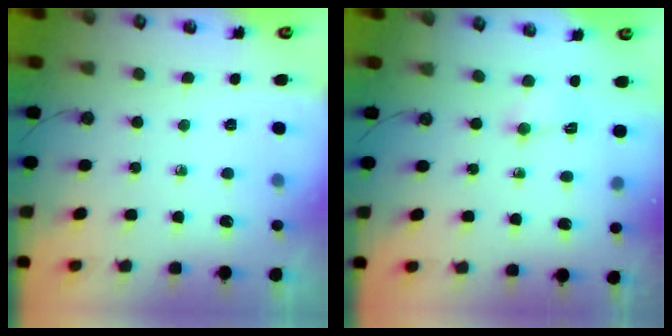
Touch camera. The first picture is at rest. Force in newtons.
{"total": 1.6, "press": 1.4, "slide": 0.7}